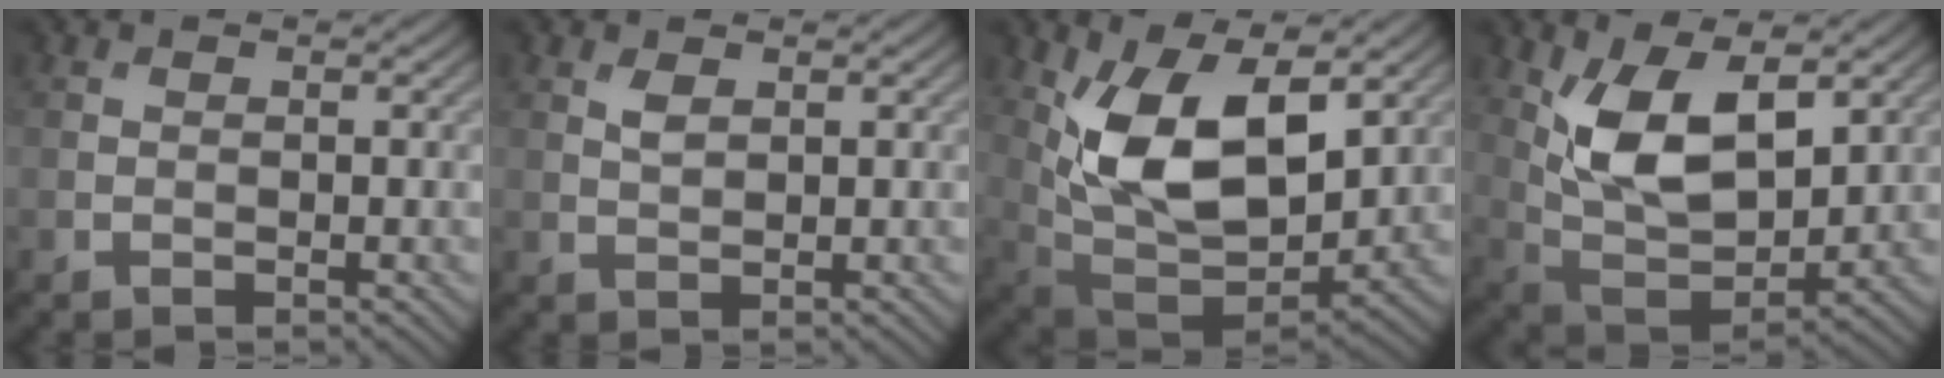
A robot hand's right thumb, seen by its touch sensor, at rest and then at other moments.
{"total": 1.5, "force": [0.8, 0.7, 1.1], "torque": [-0.027, -0.001, 0.019]}
{"total": 13.6, "force": [4.3, 7.0, 10.8], "torque": [-0.209, -0.011, 0.082]}
{"total": 11.3, "force": [4.3, 5.7, 8.7], "torque": [-0.188, -0.011, 0.086]}